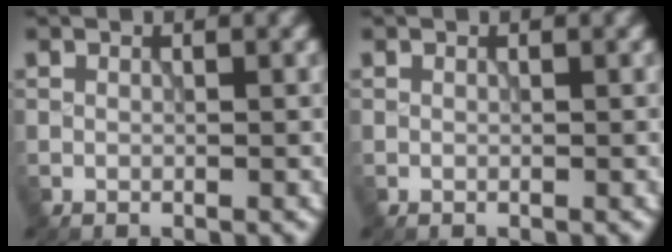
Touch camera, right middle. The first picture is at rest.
{"total": 0.0}